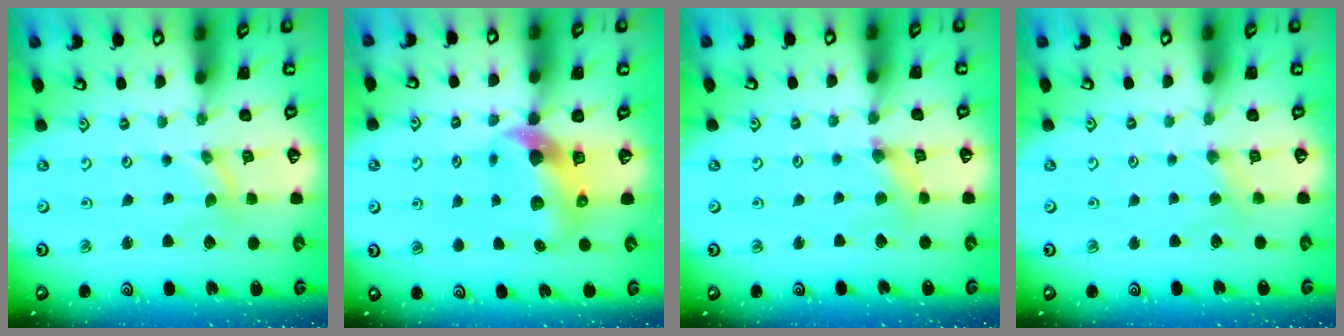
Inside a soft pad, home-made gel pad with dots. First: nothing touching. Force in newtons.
{"total": 8.3, "press": 8.2, "slide": 1.2}
{"total": 2.0, "press": 2.0, "slide": 0.2}
{"total": 2.8, "press": 2.7, "slide": 0.5}